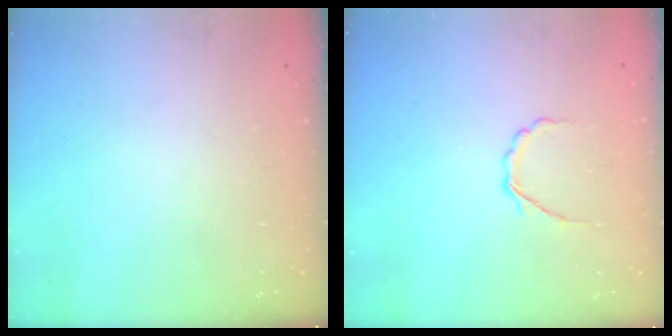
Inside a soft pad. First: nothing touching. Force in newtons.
{"total": 3.1, "press": 3.0, "slide": 1.0}